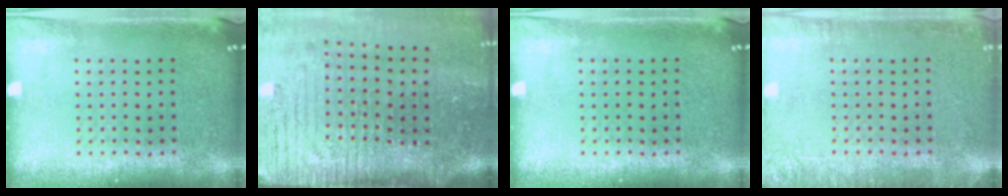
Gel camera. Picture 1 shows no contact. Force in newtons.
{"total": 5.3, "press": 4.4, "slide": 3.0}
{"total": 0.0}
{"total": 2.4, "press": 2.3, "slide": 0.3}